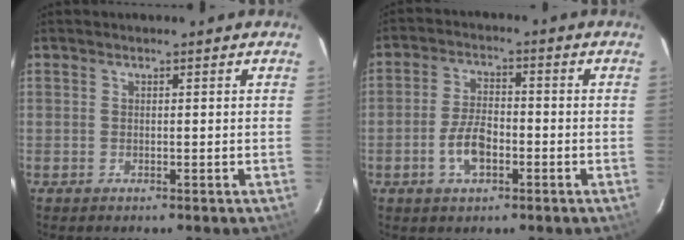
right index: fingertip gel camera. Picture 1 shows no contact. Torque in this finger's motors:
{"motor_torque": [1.15, -0.31, 0.58, 0.06]}